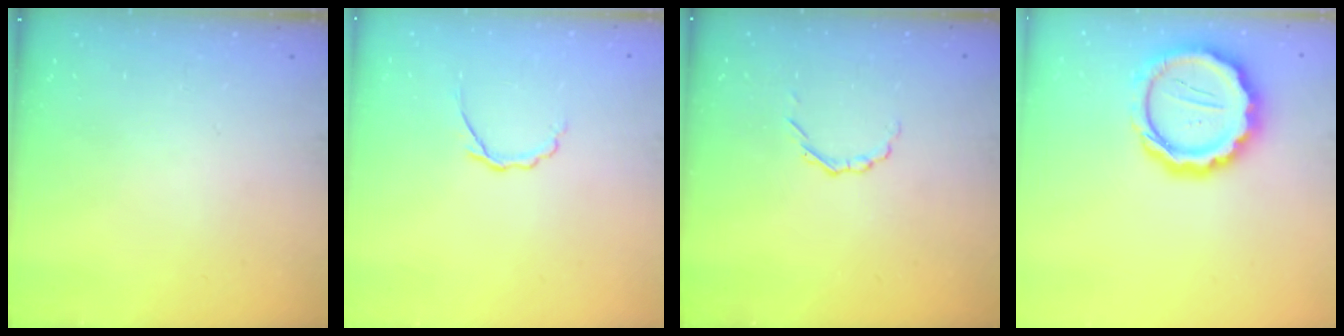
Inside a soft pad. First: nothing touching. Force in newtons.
{"total": 2.9, "press": 2.7, "slide": 0.8}
{"total": 1.7, "press": 1.6, "slide": 0.6}
{"total": 17.9, "press": 17.5, "slide": 3.7}